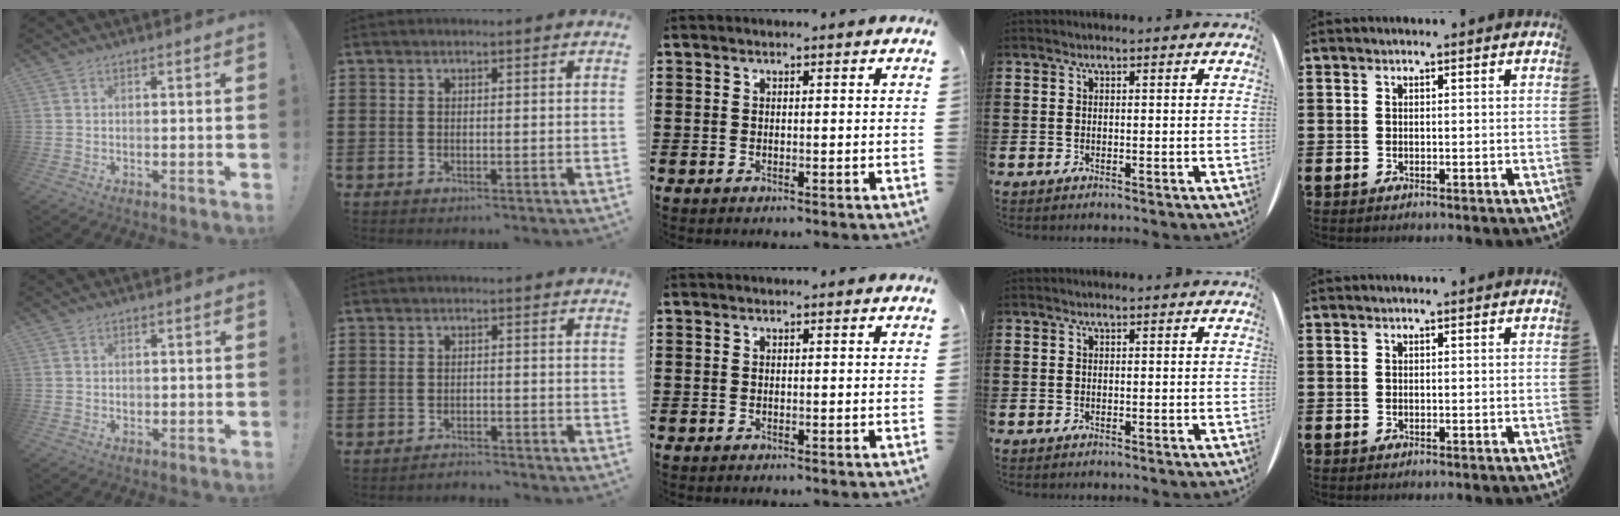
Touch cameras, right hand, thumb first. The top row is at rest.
{"thumb": {"total": 0.8, "force": [0.0, 0.8, 0.3], "torque": [0.002, -0.001, -0.002]}, "index": {"total": 1.8, "force": [-1.8, 0.0, -0.3], "torque": [0.000, 0.002, -0.039]}}